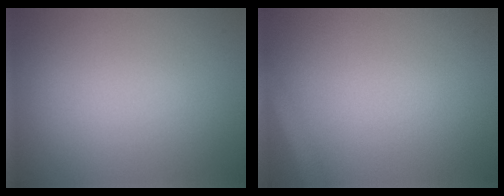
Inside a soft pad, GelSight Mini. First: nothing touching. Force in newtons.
{"total": 2.4, "press": 2.4, "slide": 0.1}